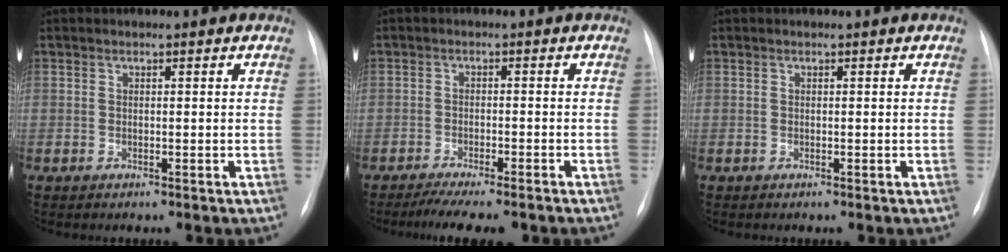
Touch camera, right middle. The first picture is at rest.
{"total": 7.6, "force": [-6.4, 1.3, 3.9], "torque": [-0.049, -0.009, -0.097]}
{"total": 0.0}